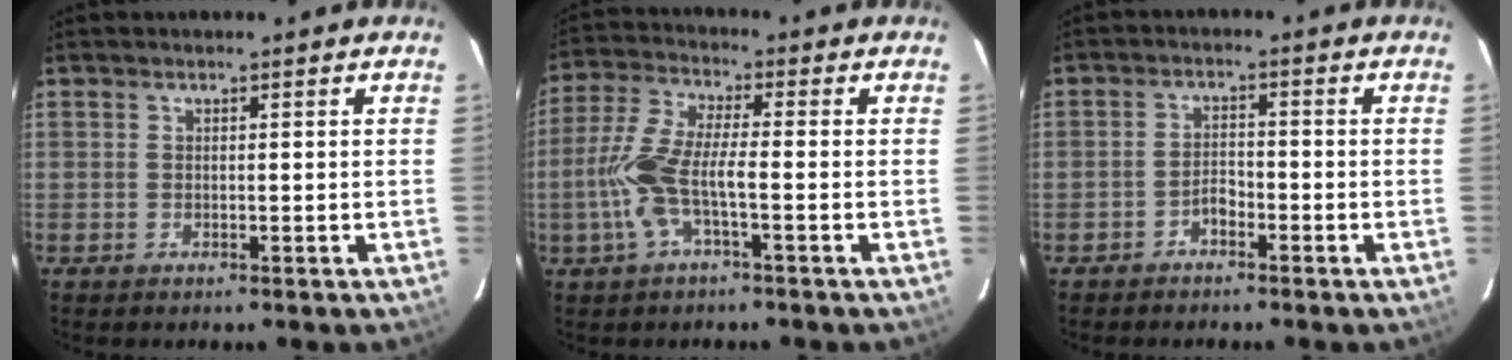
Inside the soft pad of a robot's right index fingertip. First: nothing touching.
{"total": 9.0, "force": [-2.6, 1.7, 8.4], "torque": [-0.192, 0.004, -0.050]}
{"total": 2.3, "force": [-1.8, 1.0, 1.0], "torque": [-0.020, 0.008, -0.029]}